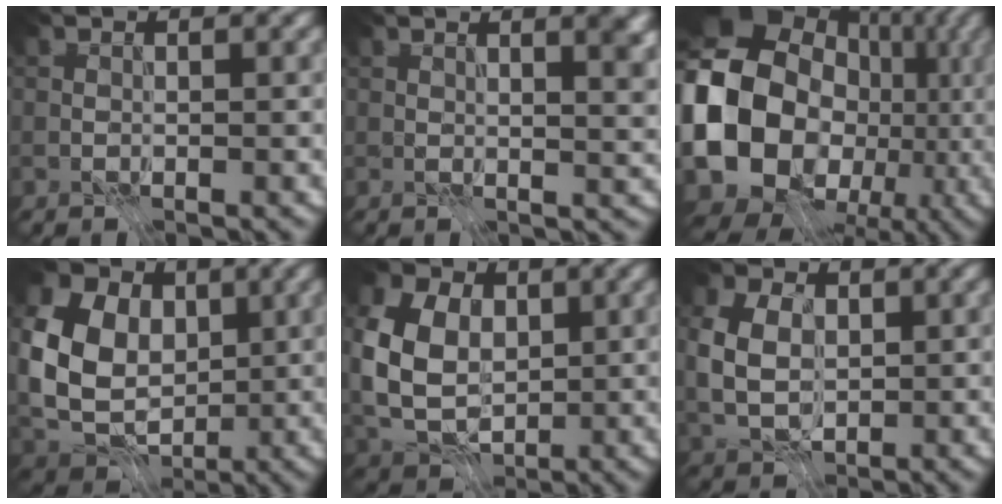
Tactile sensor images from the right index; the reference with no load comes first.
{"total": 3.0, "force": [1.7, 0.6, 2.5], "torque": [-0.032, -0.001, 0.028]}
{"total": 19.4, "force": [-0.8, 16.4, 10.4], "torque": [-0.219, -0.018, 0.001]}
{"total": 12.1, "force": [1.5, 9.3, 7.6], "torque": [-0.157, 0.003, 0.025]}
{"total": 9.5, "force": [0.9, 7.0, 6.4], "torque": [-0.161, 0.003, 0.018]}
{"total": 6.5, "force": [0.5, 4.9, 4.3], "torque": [-0.103, 0.012, 0.002]}